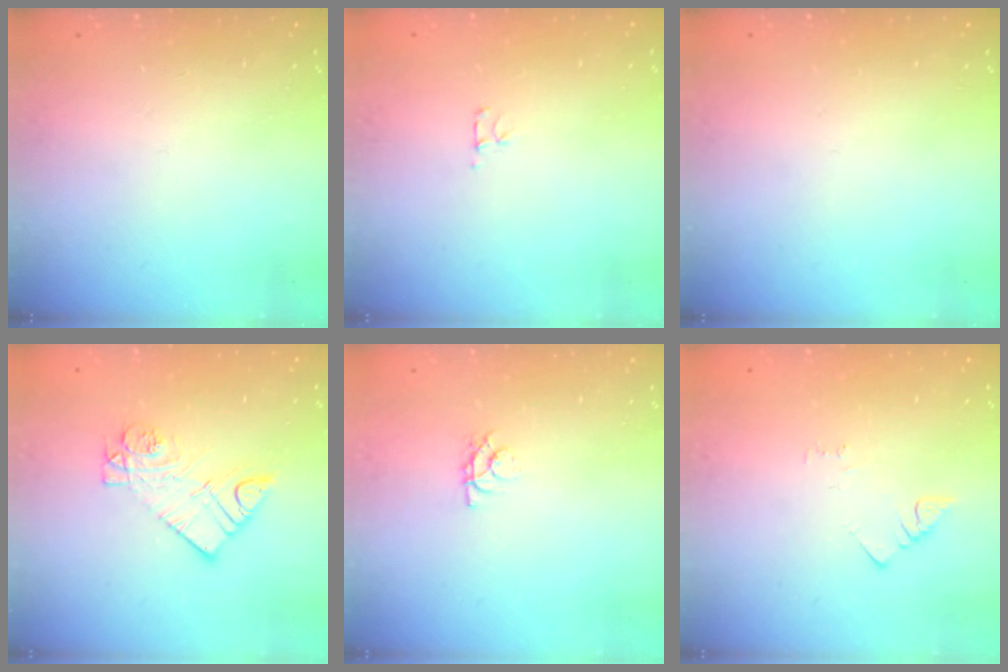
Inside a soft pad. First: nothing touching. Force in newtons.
{"total": 2.7, "press": 2.7, "slide": 0.3}
{"total": 0.0}
{"total": 9.9, "press": 9.9, "slide": 0.7}
{"total": 3.6, "press": 3.6, "slide": 0.4}
{"total": 1.5, "press": 1.5, "slide": 0.3}